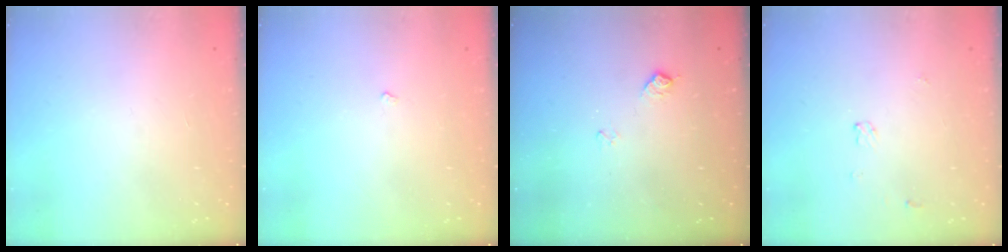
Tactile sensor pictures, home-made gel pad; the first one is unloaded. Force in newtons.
{"total": 2.2, "press": 2.1, "slide": 0.4}
{"total": 6.1, "press": 6.1, "slide": 0.8}
{"total": 3.6, "press": 3.6, "slide": 0.5}